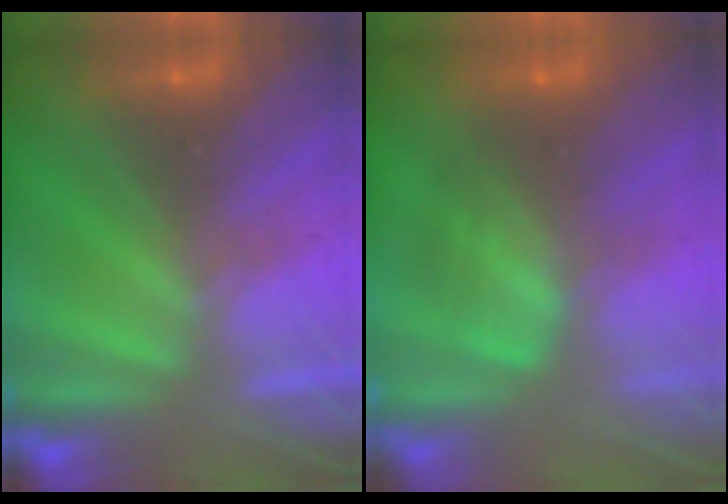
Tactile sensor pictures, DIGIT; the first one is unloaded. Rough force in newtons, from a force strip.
{"total": 5.6}